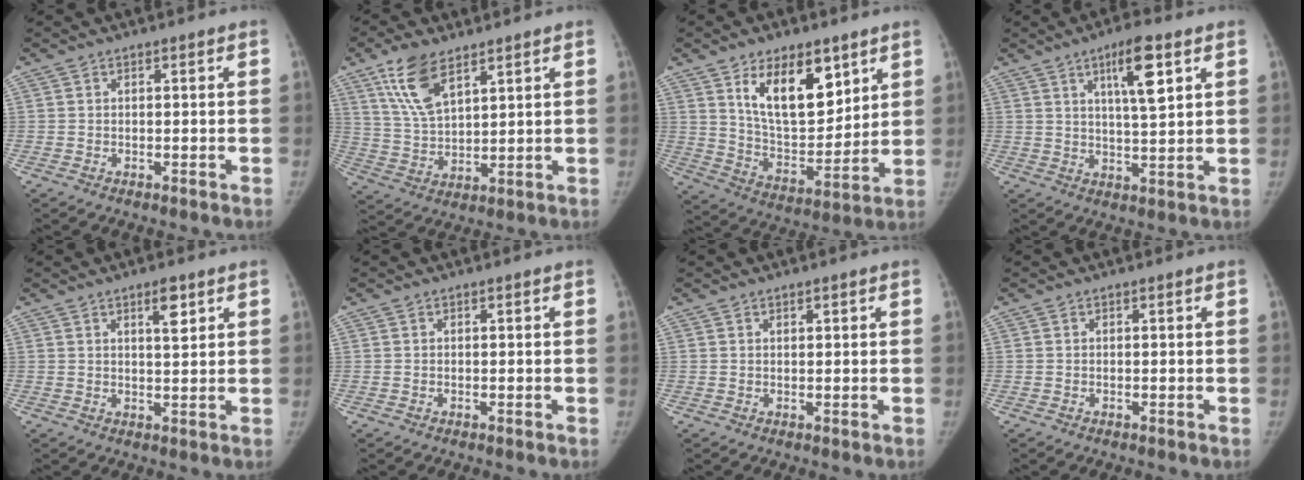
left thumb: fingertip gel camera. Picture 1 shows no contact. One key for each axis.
{"total": 10.5, "fx": 6.4, "fy": 4.5, "fz": 7.0, "tx": -0.129, "ty": -0.024, "tz": 0.133}
{"total": 16.2, "fx": 8.4, "fy": 8.3, "fz": 11.2, "tx": -0.137, "ty": -0.053, "tz": 0.158}
{"total": 8.9, "fx": 4.2, "fy": 1.9, "fz": 7.6, "tx": -0.120, "ty": -0.020, "tz": 0.069}
{"total": 4.0, "fx": 2.2, "fy": 1.2, "fz": 3.1, "tx": -0.039, "ty": -0.014, "tz": 0.035}
{"total": 0.0}
{"total": 0.7, "fx": 0.5, "fy": 0.4, "fz": 0.4, "tx": -0.002, "ty": -0.003, "tz": 0.008}
{"total": 0.0}